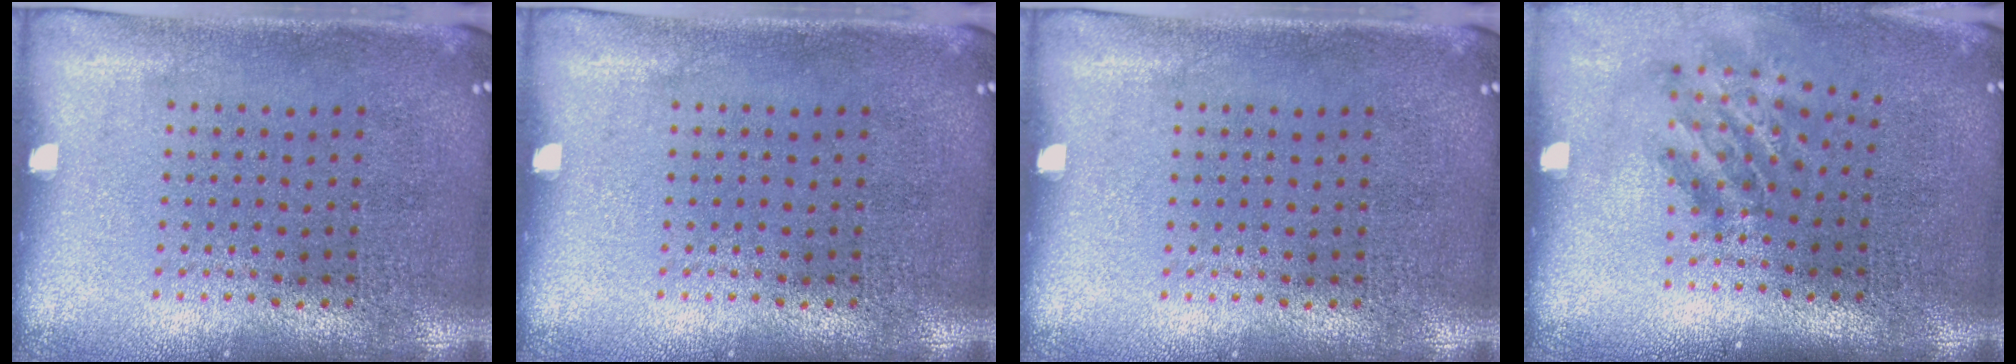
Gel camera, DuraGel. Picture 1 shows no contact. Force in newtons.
{"total": 0.0}
{"total": 0.0}
{"total": 1.9, "press": 1.2, "slide": 1.4}